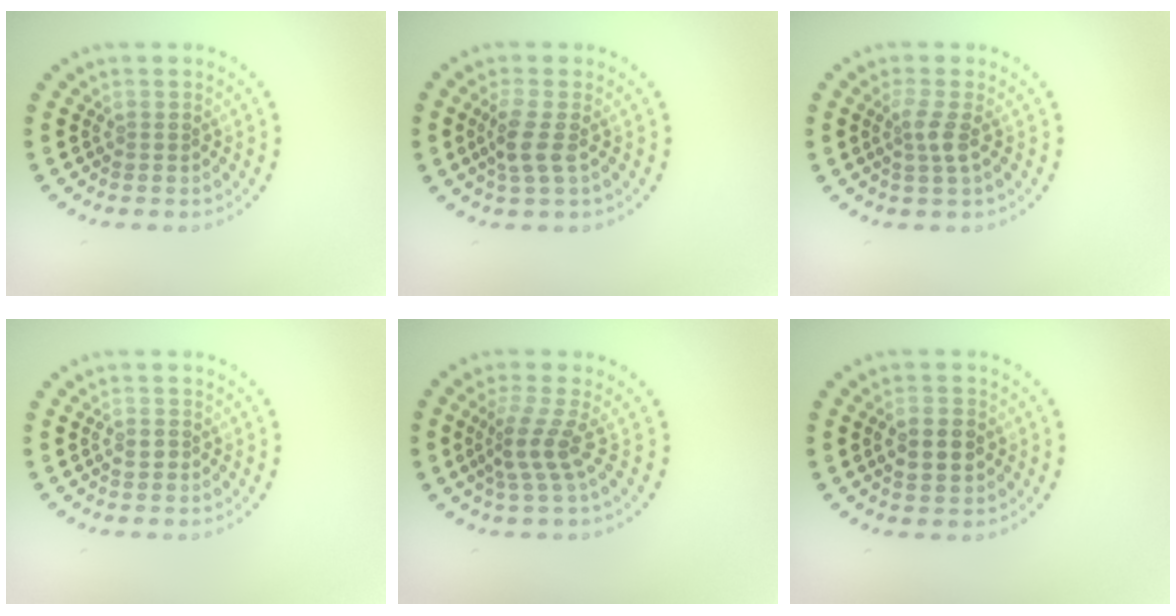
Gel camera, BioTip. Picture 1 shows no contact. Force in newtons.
{"total": 2.4, "press": 2.0, "slide": 1.2}
{"total": 1.8, "press": 1.3, "slide": 1.2}
{"total": 0.5, "press": 0.5, "slide": 0.2}
{"total": 3.0, "press": 2.0, "slide": 2.2}
{"total": 3.8, "press": 3.8, "slide": 0.2}